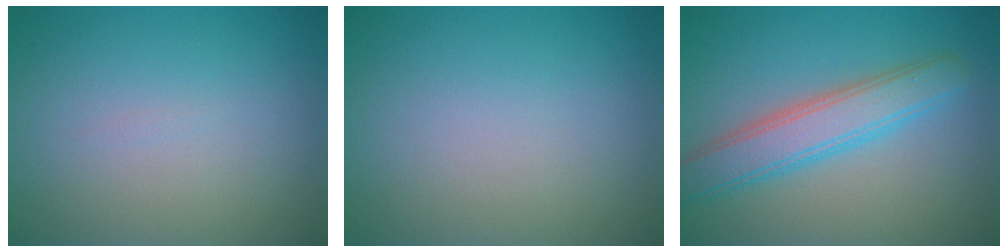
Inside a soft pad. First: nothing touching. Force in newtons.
{"total": 0.0}
{"total": 4.8, "press": 4.8, "slide": 0.1}